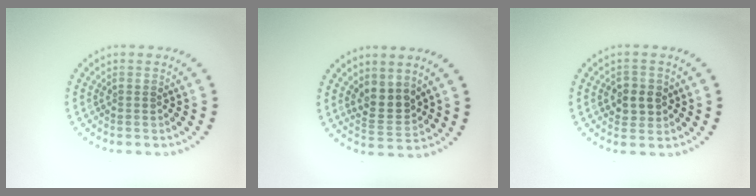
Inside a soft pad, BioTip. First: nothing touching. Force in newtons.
{"total": 2.9, "press": 2.7, "slide": 1.2}
{"total": 2.5, "press": 2.4, "slide": 0.6}